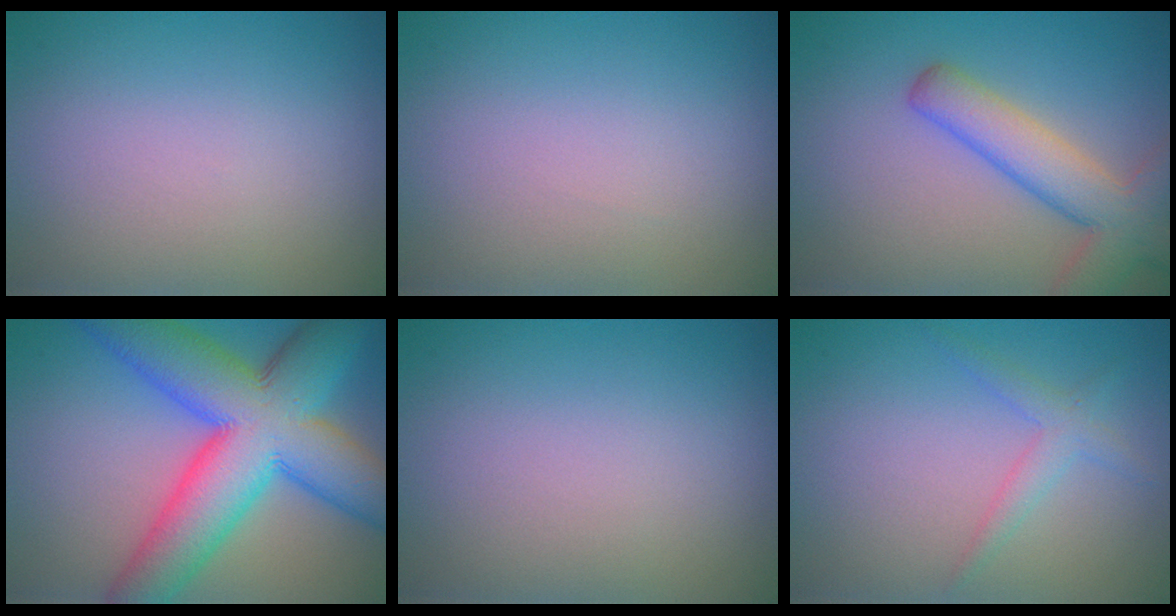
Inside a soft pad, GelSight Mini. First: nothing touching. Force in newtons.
{"total": 0.0}
{"total": 6.1, "press": 6.1, "slide": 0.4}
{"total": 13.8, "press": 13.8, "slide": 0.3}
{"total": 0.0}
{"total": 1.9, "press": 1.9, "slide": 0.2}